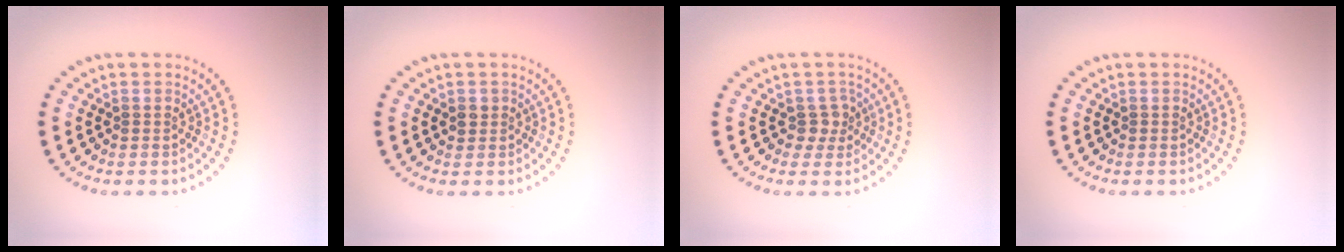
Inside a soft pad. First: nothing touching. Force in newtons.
{"total": 0.9, "press": 0.9, "slide": 0.3}
{"total": 1.8, "press": 1.3, "slide": 1.1}
{"total": 0.0}